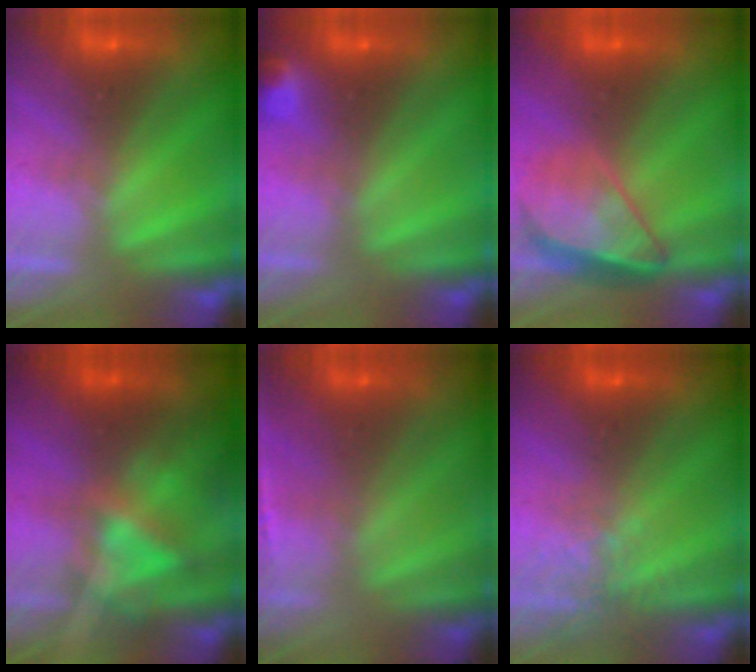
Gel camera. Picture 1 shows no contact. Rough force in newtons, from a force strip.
{"total": 3.1}
{"total": 3.8}
{"total": 4.2}
{"total": 1.6}
{"total": 2.8}